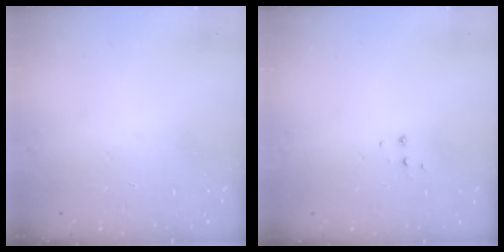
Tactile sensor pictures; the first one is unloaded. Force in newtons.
{"total": 3.7, "press": 3.7, "slide": 0.4}